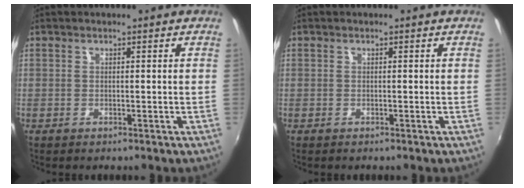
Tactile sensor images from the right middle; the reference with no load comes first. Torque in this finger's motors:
{"motor_torque": [-0.36, -0.22, -0.09, -0.01]}